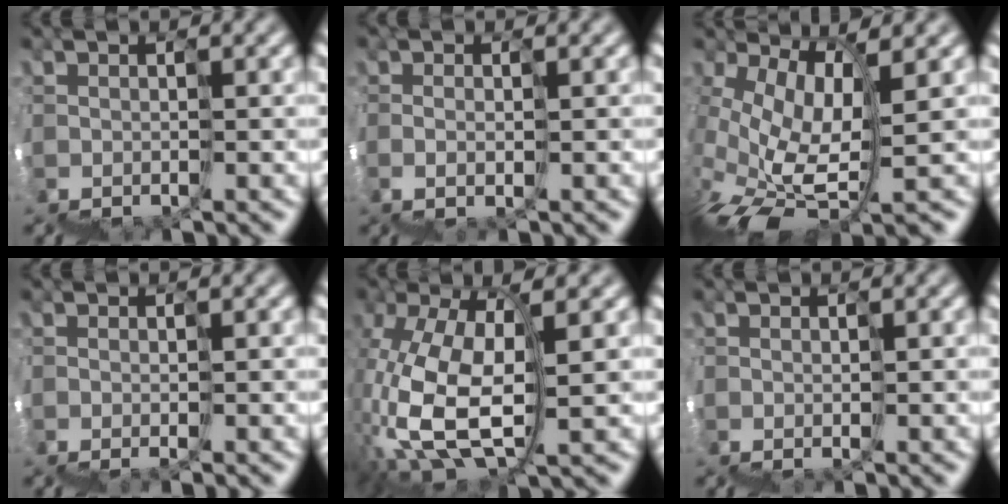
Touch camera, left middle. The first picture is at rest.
{"total": 1.5, "force": [0.0, 0.5, 1.4], "torque": [-0.008, 0.001, 0.004]}
{"total": 2.7, "force": [-0.4, 0.3, 2.6], "torque": [-0.075, 0.004, -0.006]}
{"total": 2.3, "force": [-0.9, 0.6, 2.0], "torque": [-0.017, -0.009, -0.011]}
{"total": 7.6, "force": [-1.3, 3.8, 6.5], "torque": [-0.178, 0.005, -0.020]}
{"total": 1.6, "force": [-0.3, 0.7, 1.4], "torque": [-0.016, -0.004, -0.003]}